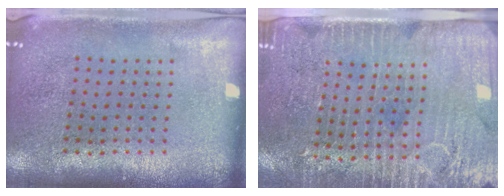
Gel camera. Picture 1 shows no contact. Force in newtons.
{"total": 3.6, "press": 3.1, "slide": 1.9}